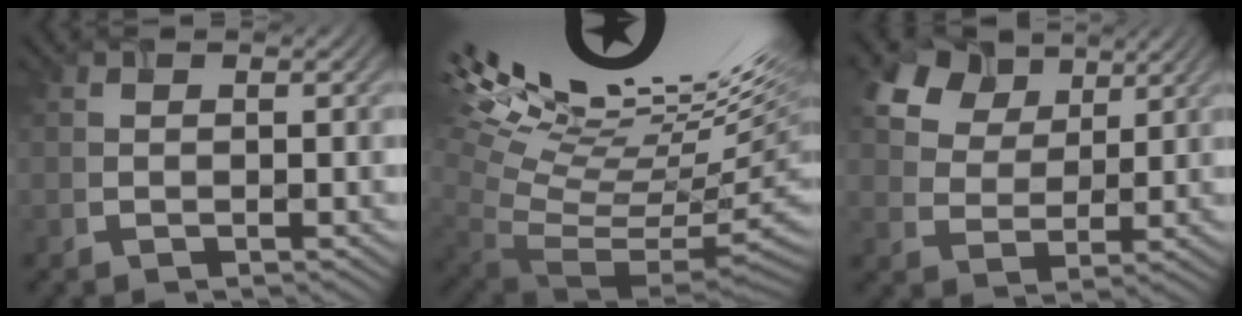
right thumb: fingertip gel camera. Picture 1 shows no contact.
{"total": 16.0, "force": [7.1, 4.4, 13.6], "torque": [-0.204, 0.037, 0.140]}
{"total": 8.9, "force": [4.0, 6.3, 4.9], "torque": [-0.122, 0.014, 0.068]}